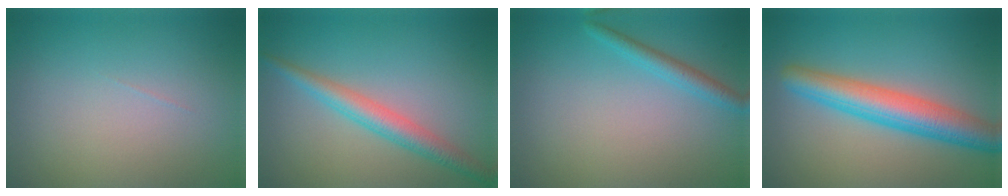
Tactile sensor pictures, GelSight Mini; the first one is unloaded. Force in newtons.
{"total": 3.2, "press": 3.2, "slide": 0.2}
{"total": 1.9, "press": 1.9, "slide": 0.2}
{"total": 6.1, "press": 6.1, "slide": 0.2}